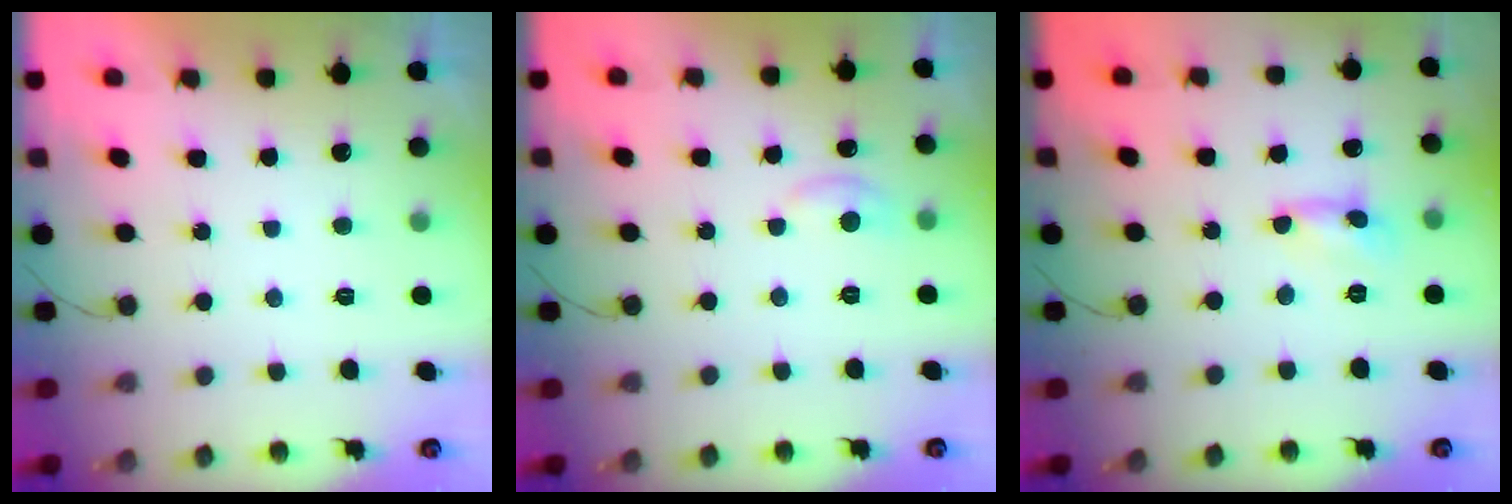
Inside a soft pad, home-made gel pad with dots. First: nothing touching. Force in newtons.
{"total": 6.4, "press": 6.4, "slide": 0.6}
{"total": 1.0, "press": 1.0, "slide": 0.1}